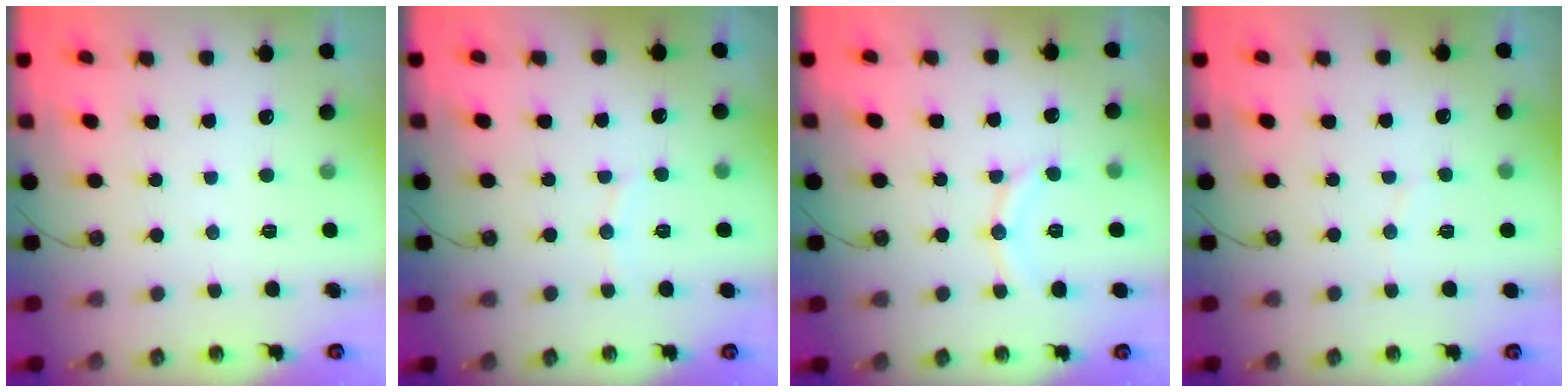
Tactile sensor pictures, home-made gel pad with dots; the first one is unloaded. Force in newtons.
{"total": 5.4, "press": 5.4, "slide": 0.5}
{"total": 8.1, "press": 8.1, "slide": 0.9}
{"total": 3.2, "press": 3.2, "slide": 0.3}